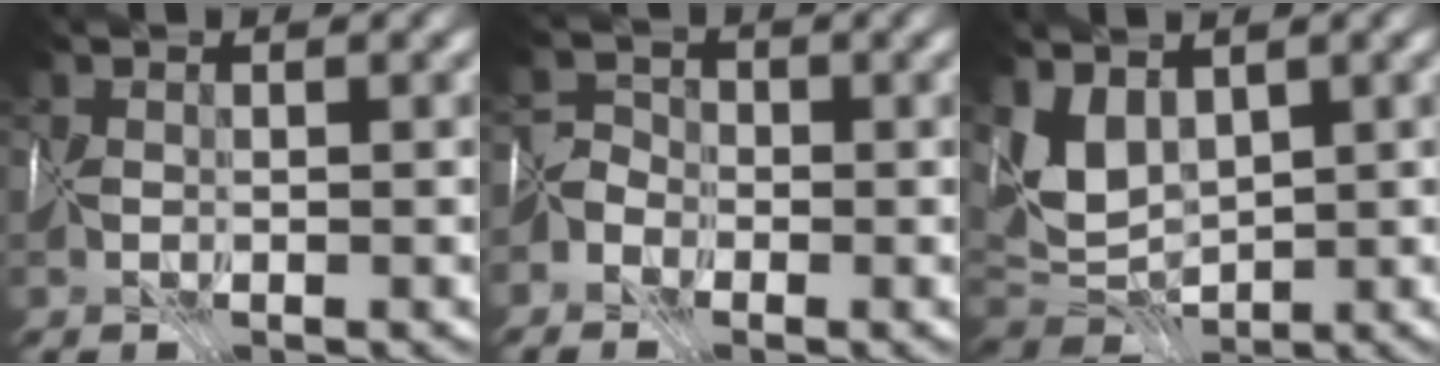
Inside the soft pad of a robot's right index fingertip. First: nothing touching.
{"total": 2.0, "force": [-1.7, 1.1, -0.2], "torque": [0.013, 0.008, -0.039]}
{"total": 2.8, "force": [2.2, 1.2, 1.1], "torque": [-0.031, -0.001, 0.046]}